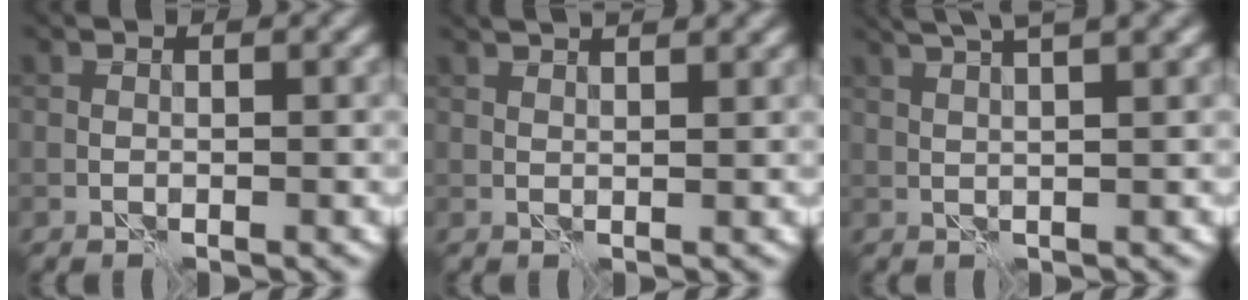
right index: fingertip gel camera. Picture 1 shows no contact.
{"total": 4.7, "force": [3.3, 1.7, 2.8], "torque": [-0.025, 0.033, 0.022]}
{"total": 6.7, "force": [4.2, 2.0, 4.9], "torque": [-0.061, 0.040, 0.040]}